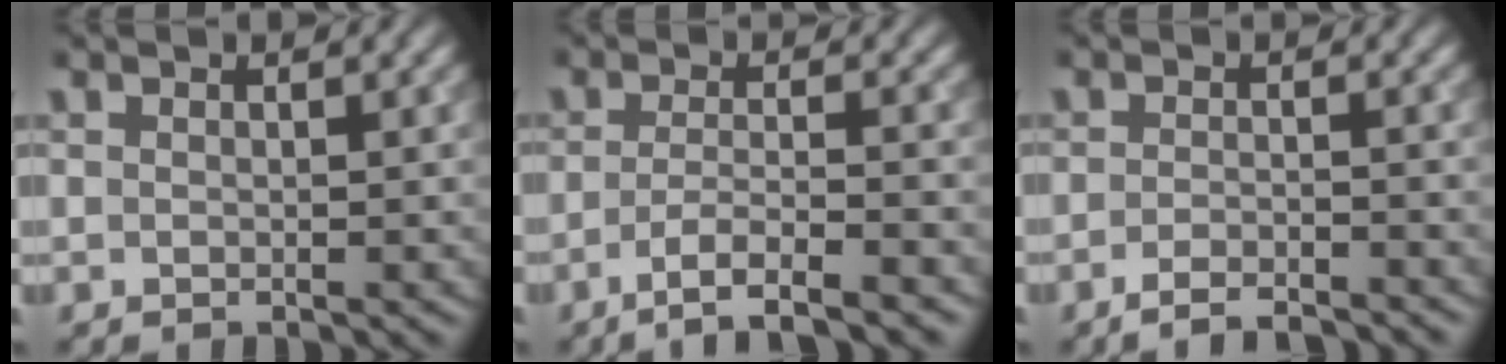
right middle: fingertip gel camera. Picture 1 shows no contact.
{"total": 4.5, "force": [-2.7, 0.8, 3.5], "torque": [-0.055, -0.001, -0.055]}
{"total": 3.5, "force": [-2.9, 0.6, 1.9], "torque": [-0.026, 0.002, -0.050]}